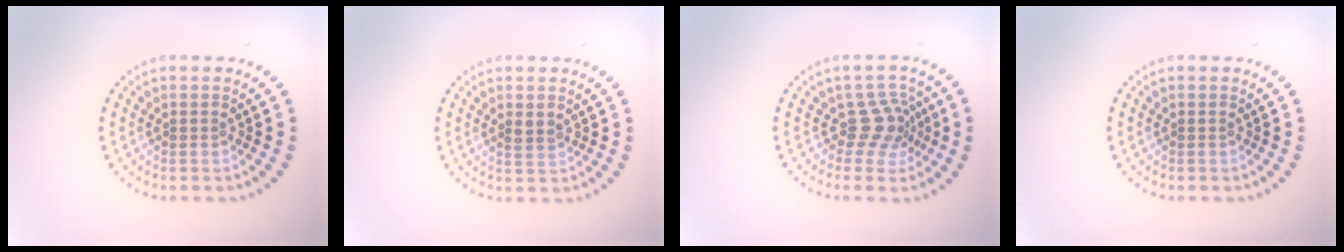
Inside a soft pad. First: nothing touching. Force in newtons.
{"total": 1.1, "press": 1.0, "slide": 0.5}
{"total": 2.8, "press": 2.0, "slide": 1.9}
{"total": 0.0}